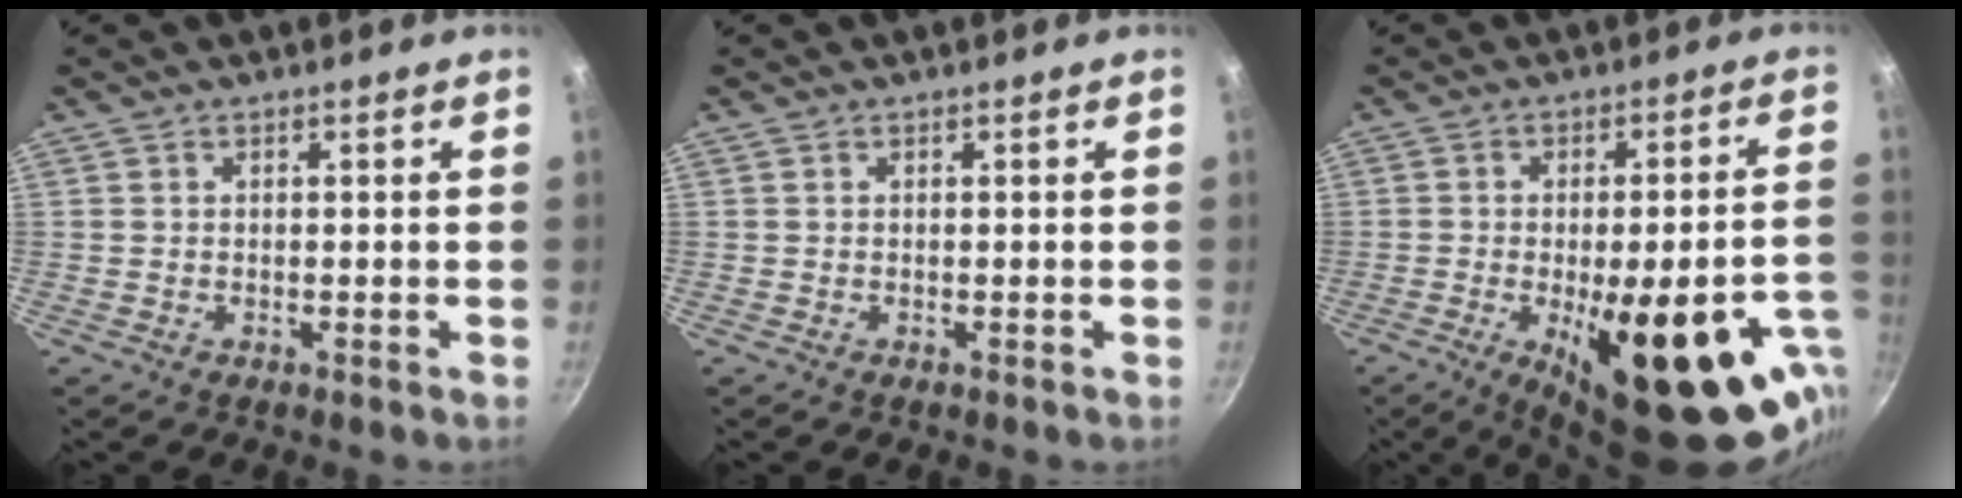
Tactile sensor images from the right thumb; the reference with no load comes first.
{"total": 0.0}
{"total": 26.2, "force": [-8.8, 10.1, 22.5], "torque": [-0.250, 0.014, -0.104]}